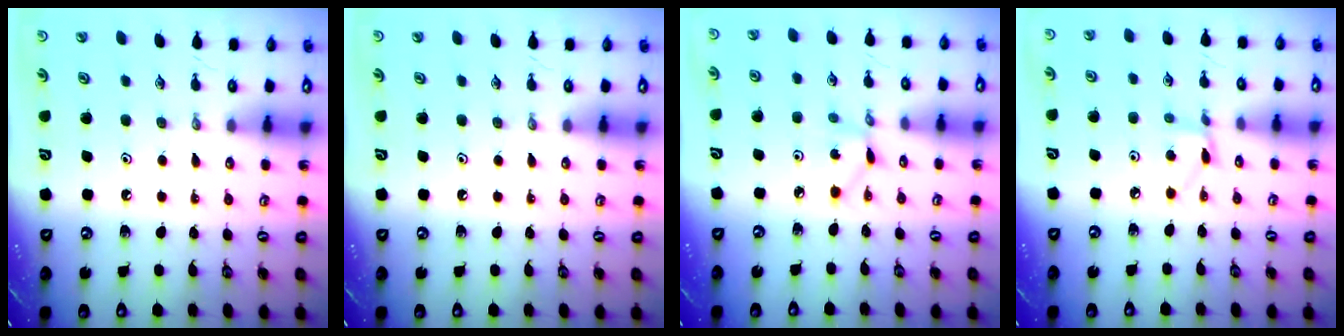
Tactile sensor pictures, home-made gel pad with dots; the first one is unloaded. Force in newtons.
{"total": 0.0}
{"total": 2.2, "press": 2.2, "slide": 0.1}
{"total": 4.5, "press": 4.4, "slide": 0.6}